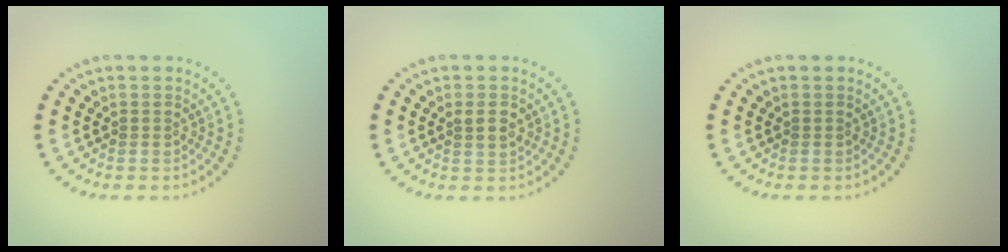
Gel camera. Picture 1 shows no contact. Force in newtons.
{"total": 1.5, "press": 1.5, "slide": 0.2}
{"total": 0.0}